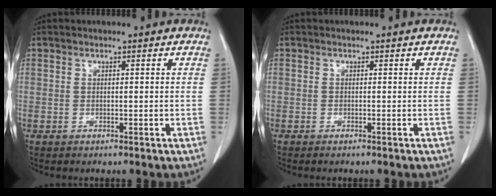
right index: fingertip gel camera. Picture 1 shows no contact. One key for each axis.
{"total": 0.7, "fx": -0.6, "fy": 0.1, "fz": 0.3, "tx": -0.007, "ty": -0.001, "tz": -0.009}